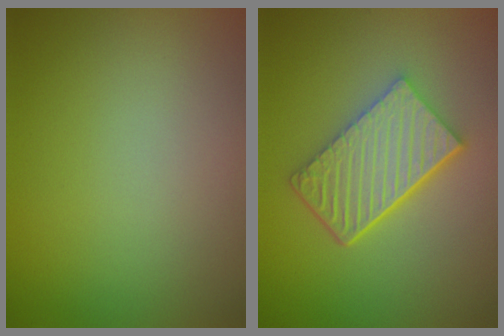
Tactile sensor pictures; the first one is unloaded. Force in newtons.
{"total": 6.2, "press": 4.5, "slide": 4.2}